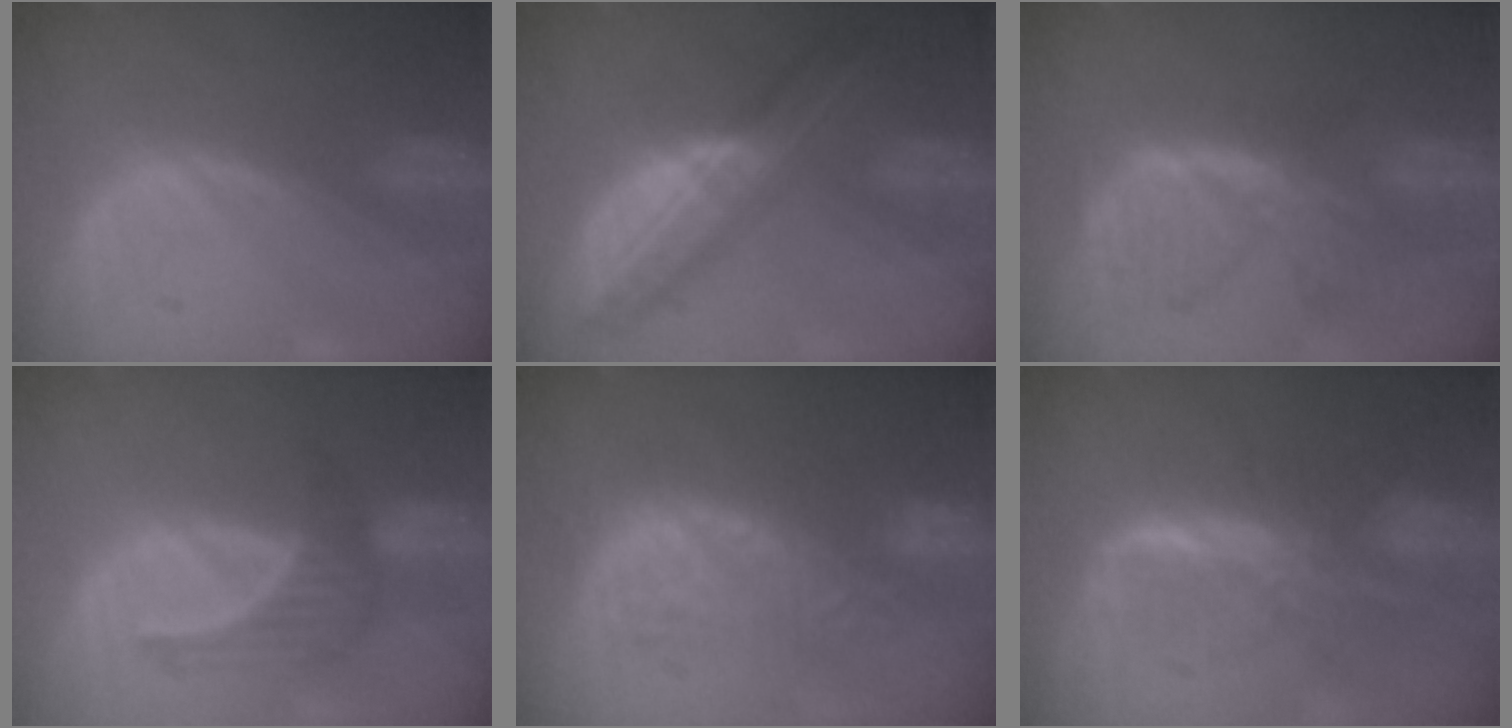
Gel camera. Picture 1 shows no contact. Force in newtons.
{"total": 8.4, "press": 8.4, "slide": 0.5}
{"total": 8.0, "press": 7.1, "slide": 3.8}
{"total": 4.5, "press": 4.4, "slide": 0.8}
{"total": 8.7, "press": 8.4, "slide": 2.5}
{"total": 8.1, "press": 7.0, "slide": 4.1}